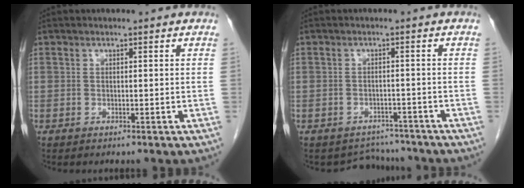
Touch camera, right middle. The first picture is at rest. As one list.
[{"total": 4.2, "force": [-3.8, 1.5, -0.9], "torque": [0.010, 0.014, -0.051]}]